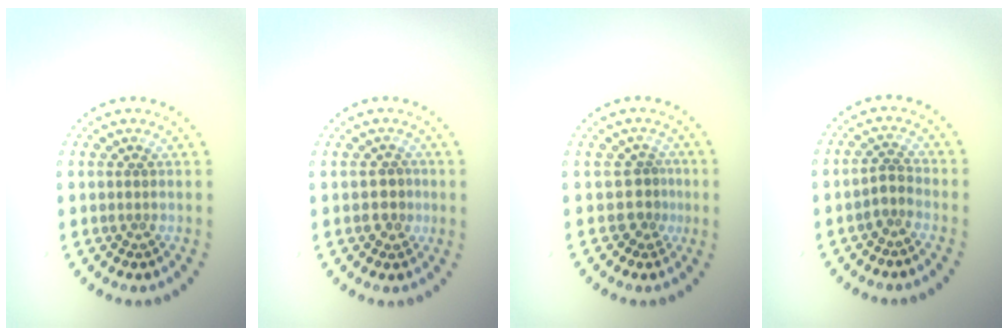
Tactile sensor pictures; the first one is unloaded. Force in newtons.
{"total": 1.6, "press": 1.5, "slide": 0.5}
{"total": 1.8, "press": 1.2, "slide": 1.4}
{"total": 1.1, "press": 0.8, "slide": 0.8}